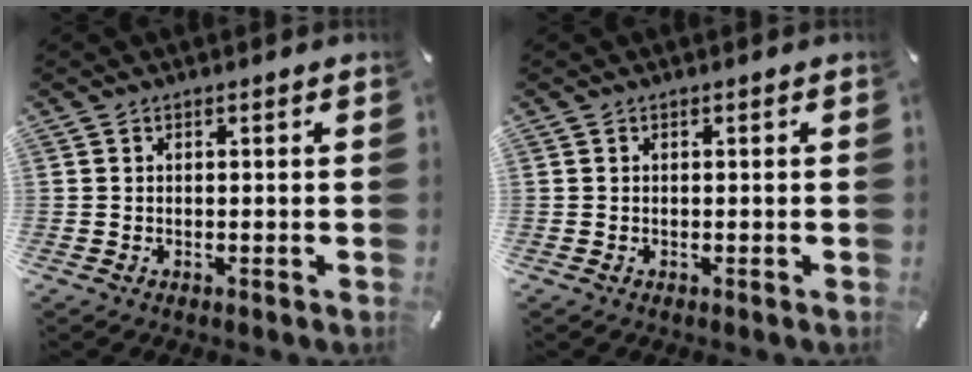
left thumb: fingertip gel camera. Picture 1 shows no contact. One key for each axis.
{"total": 0.0}